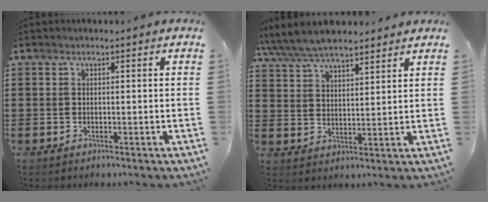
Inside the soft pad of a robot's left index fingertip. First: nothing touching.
{"total": 6.9, "force": [6.3, 1.6, 2.2], "torque": [-0.067, -0.017, 0.117]}